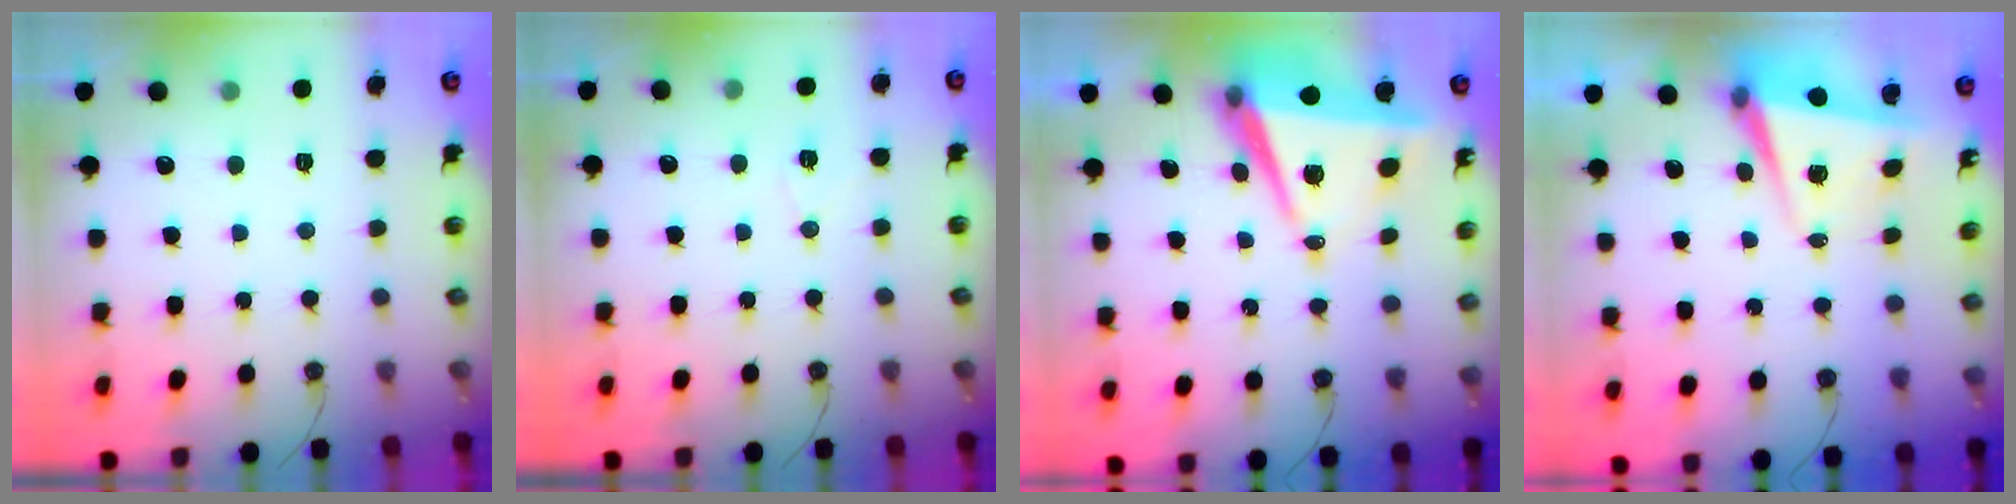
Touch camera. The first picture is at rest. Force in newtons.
{"total": 5.3, "press": 4.8, "slide": 2.3}
{"total": 8.8, "press": 7.6, "slide": 4.3}
{"total": 5.5, "press": 5.4, "slide": 1.0}